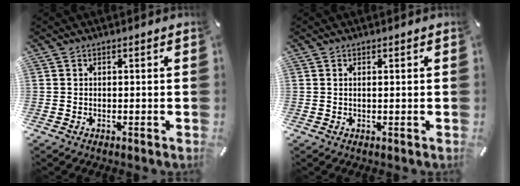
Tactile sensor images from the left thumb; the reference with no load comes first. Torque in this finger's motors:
{"motor_torque": [-0.18, -0.28, 0.04, 0.08, -0.07]}